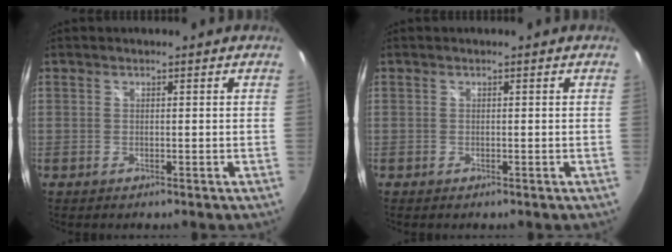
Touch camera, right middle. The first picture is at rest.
{"total": 0.0}